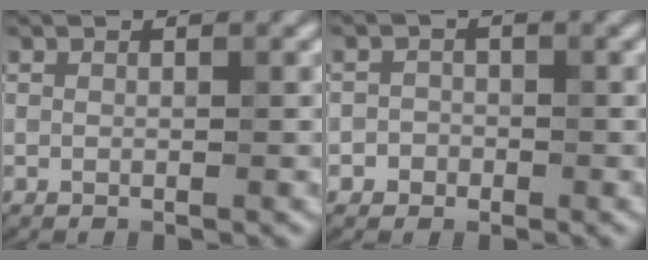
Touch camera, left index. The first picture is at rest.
{"total": 1.4, "force": [-0.6, 1.3, 0.0], "torque": [0.019, 0.003, -0.016]}